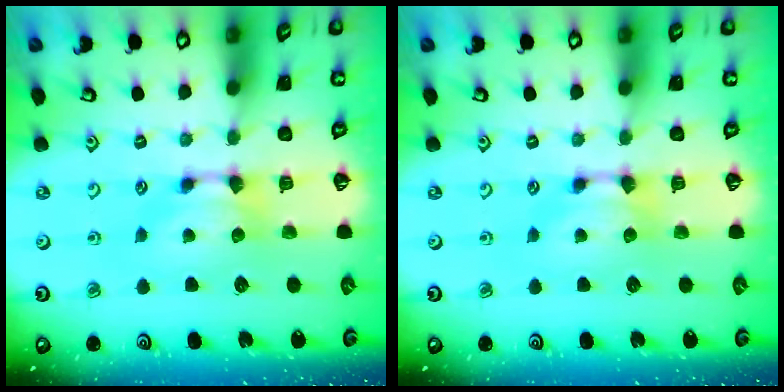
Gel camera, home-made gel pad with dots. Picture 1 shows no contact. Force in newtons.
{"total": 0.0}